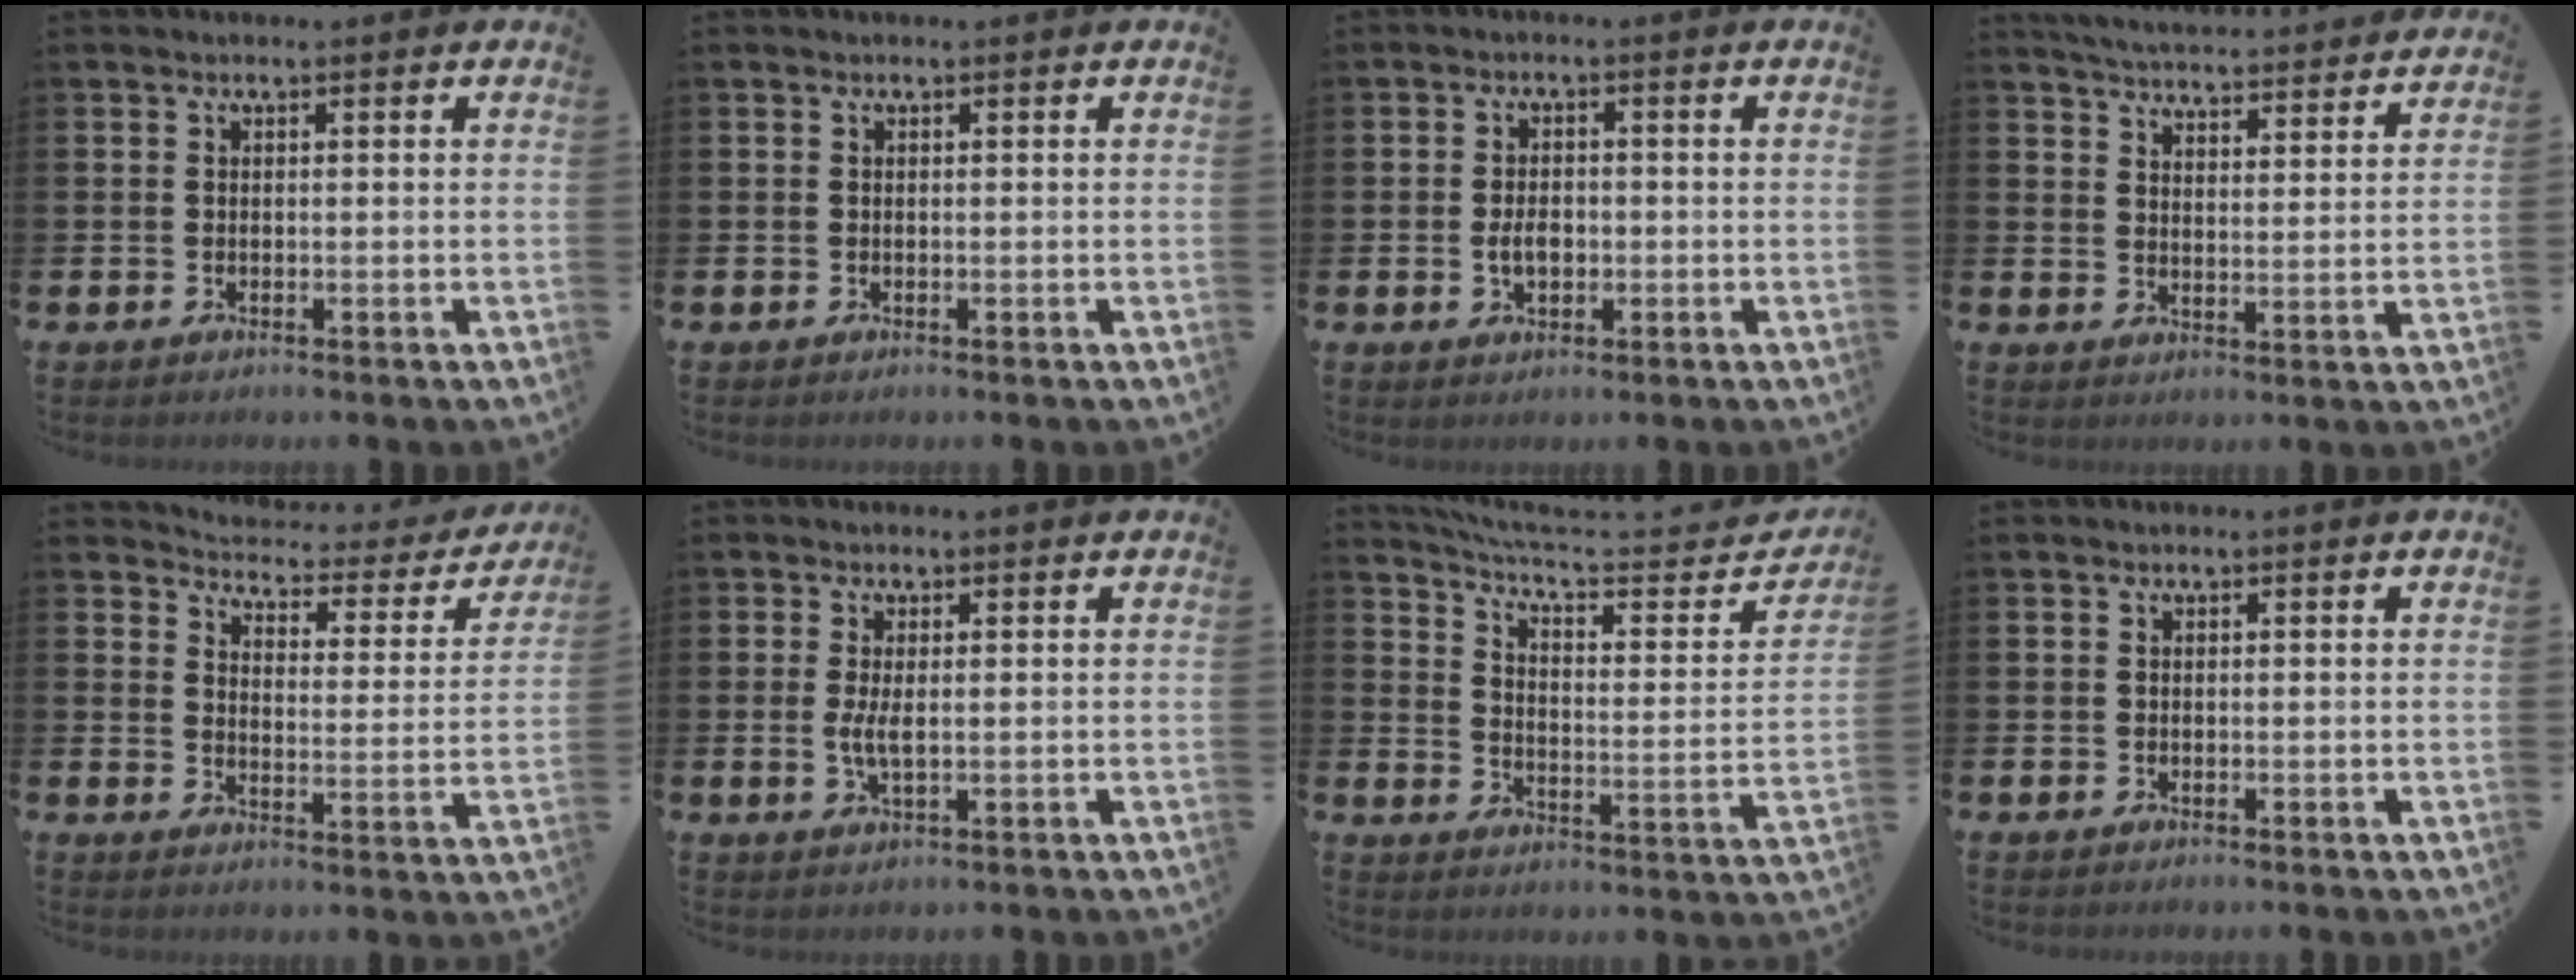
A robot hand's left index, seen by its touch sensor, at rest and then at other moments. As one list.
[{"total": 0.0}, {"total": 2.8, "force": [-0.4, 1.8, 2.1], "torque": [-0.022, -0.002, -0.012]}, {"total": 5.4, "force": [5.3, 0.2, 0.6], "torque": [-0.026, -0.045, 0.092]}, {"total": 3.6, "force": [3.3, 1.1, 0.6], "torque": [-0.029, -0.037, 0.046]}, {"total": 2.4, "force": [0.2, 0.8, 2.3], "torque": [-0.041, 0.000, 0.002]}, {"total": 5.8, "force": [5.3, 0.7, 2.3], "torque": [-0.064, -0.048, 0.082]}, {"total": 0.0}]